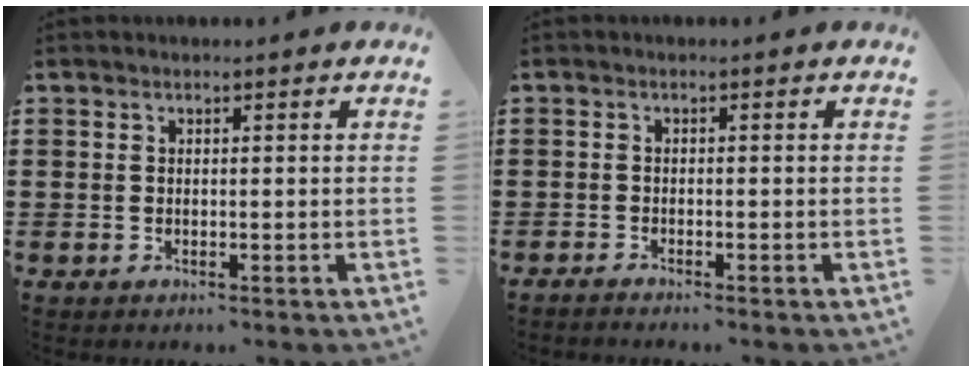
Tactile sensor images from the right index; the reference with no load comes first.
{"total": 1.0, "force": [-1.0, 0.0, 0.1], "torque": [-0.004, 0.000, -0.020]}